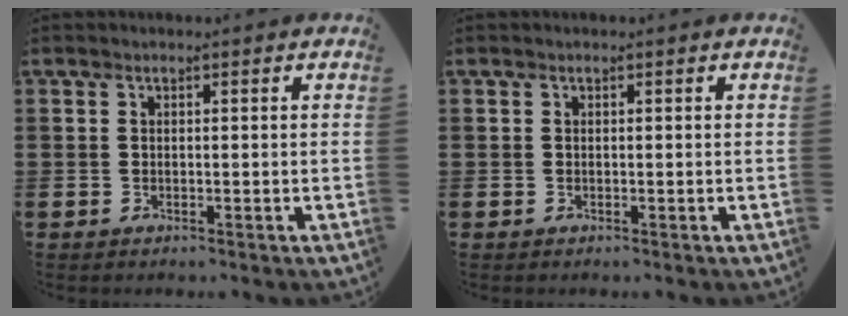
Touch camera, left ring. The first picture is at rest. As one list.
[{"total": 0.0}]